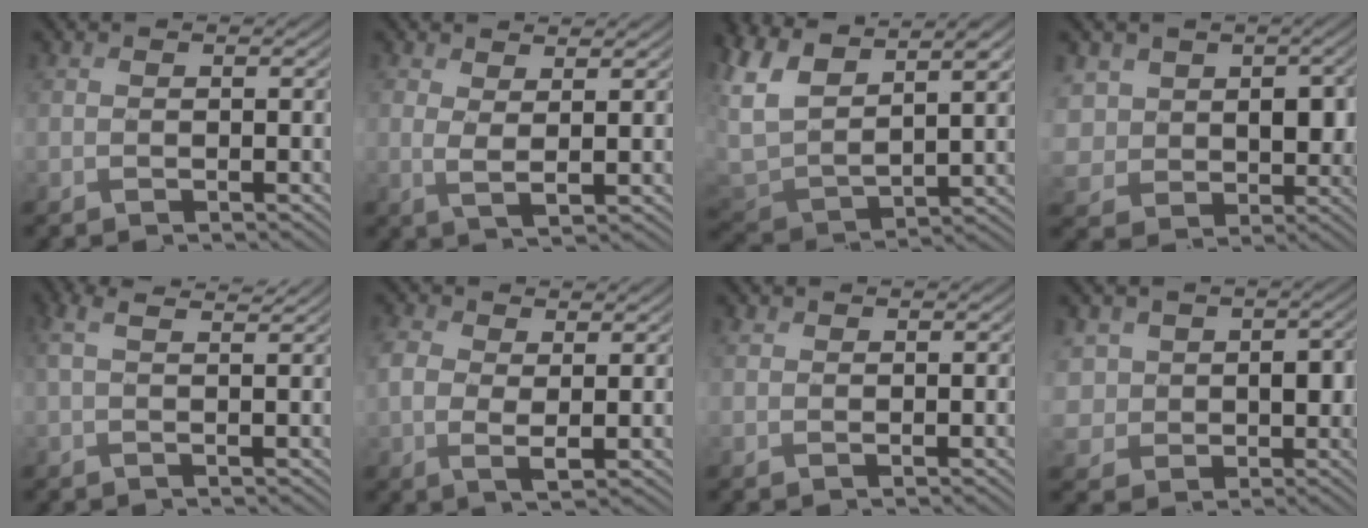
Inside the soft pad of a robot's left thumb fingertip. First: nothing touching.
{"total": 3.0, "force": [1.5, 0.8, 2.5], "torque": [-0.054, -0.004, 0.028]}
{"total": 10.9, "force": [6.1, 4.9, 7.6], "torque": [-0.210, 0.013, 0.117]}
{"total": 6.9, "force": [1.4, 5.8, 3.5], "torque": [-0.092, -0.016, 0.018]}
{"total": 4.3, "force": [2.4, 1.0, 3.4], "torque": [-0.063, 0.017, 0.018]}
{"total": 4.6, "force": [1.1, 2.5, 3.6], "torque": [-0.091, -0.003, 0.018]}
{"total": 0.8, "force": [0.6, 0.3, 0.2], "torque": [-0.008, 0.000, 0.014]}
{"total": 6.0, "force": [0.9, 5.3, 2.8], "torque": [-0.072, -0.008, 0.009]}